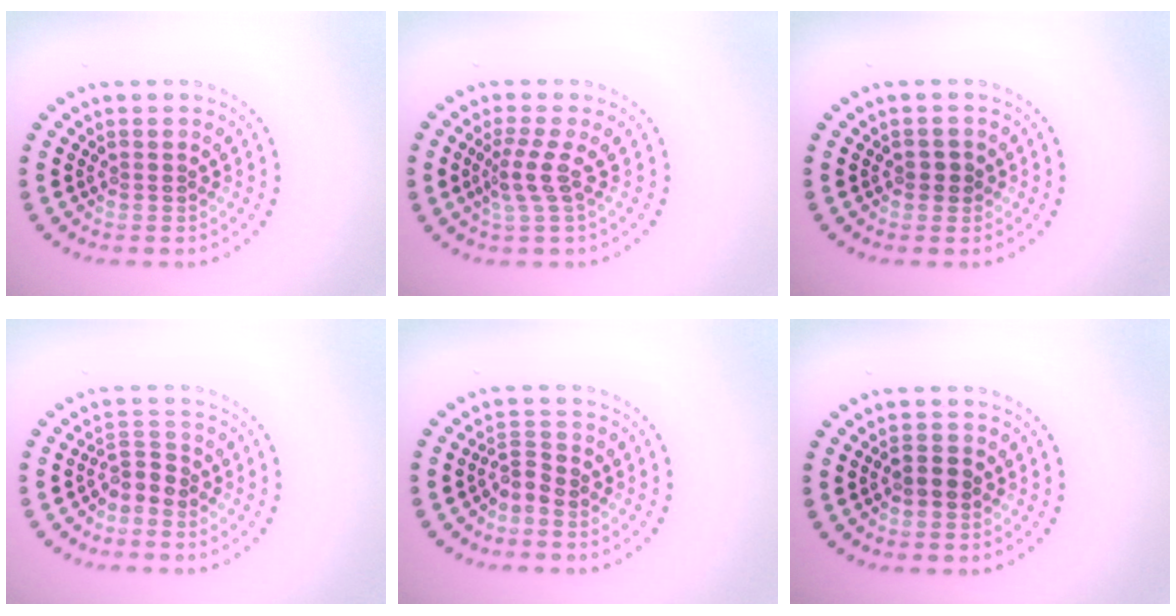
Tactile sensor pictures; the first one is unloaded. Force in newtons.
{"total": 2.3, "press": 1.5, "slide": 1.8}
{"total": 1.1, "press": 1.1, "slide": 0.2}
{"total": 1.8, "press": 1.4, "slide": 1.1}
{"total": 1.9, "press": 1.3, "slide": 1.4}
{"total": 1.6, "press": 1.6, "slide": 0.4}